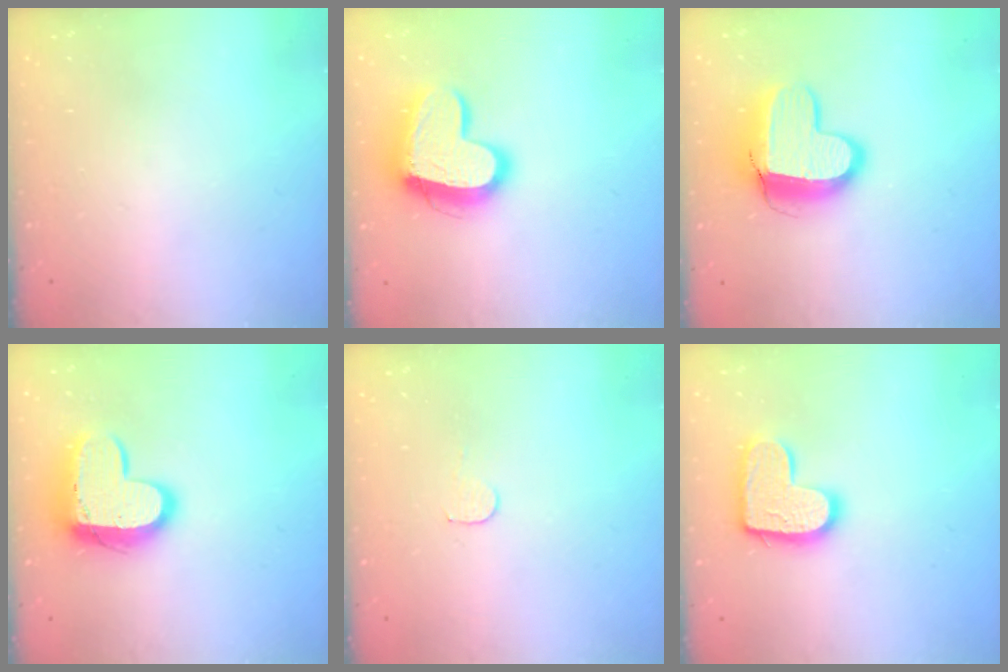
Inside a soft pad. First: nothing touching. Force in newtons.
{"total": 16.7, "press": 16.6, "slide": 1.4}
{"total": 13.4, "press": 13.3, "slide": 1.3}
{"total": 14.4, "press": 14.4, "slide": 1.1}
{"total": 3.5, "press": 3.5, "slide": 0.3}
{"total": 14.2, "press": 14.2, "slide": 0.8}